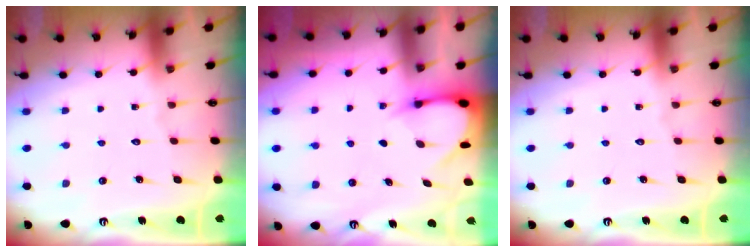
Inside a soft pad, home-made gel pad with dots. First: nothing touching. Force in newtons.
{"total": 3.8, "press": 3.8, "slide": 0.4}
{"total": 0.0}